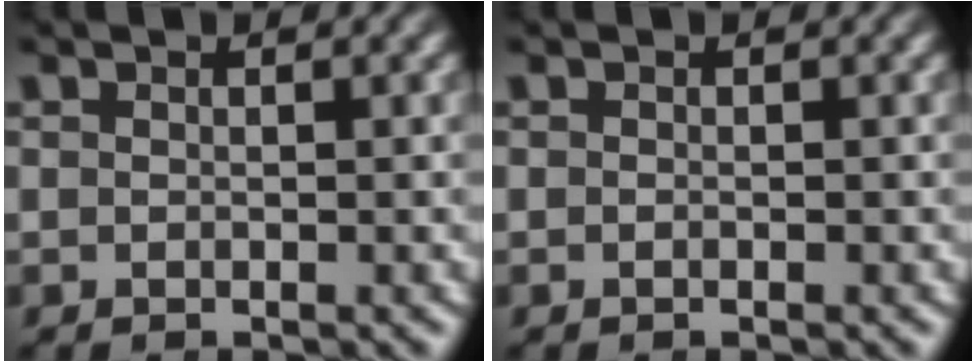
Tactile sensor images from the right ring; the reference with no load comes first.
{"total": 0.0}